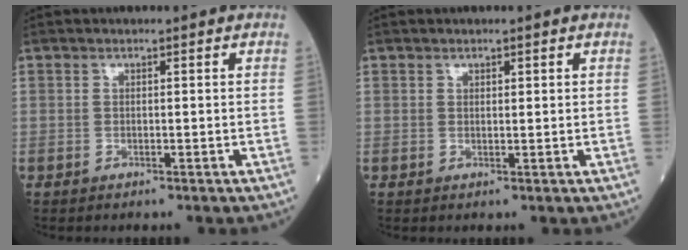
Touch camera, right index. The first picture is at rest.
{"total": 0.7, "force": [0.4, 0.3, 0.4], "torque": [-0.006, -0.002, 0.006]}